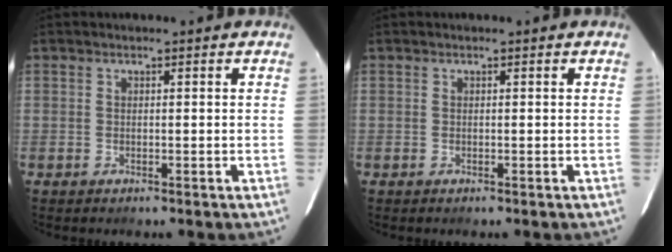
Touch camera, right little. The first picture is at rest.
{"total": 0.0}